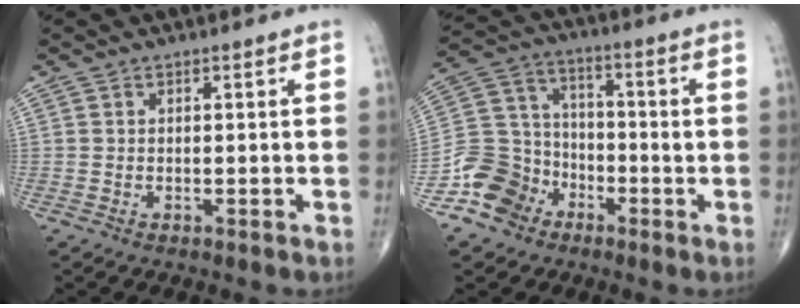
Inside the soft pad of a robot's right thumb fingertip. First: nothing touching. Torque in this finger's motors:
{"motor_torque": [2.67, 2.34, 0.58, -0.68, 0.05]}